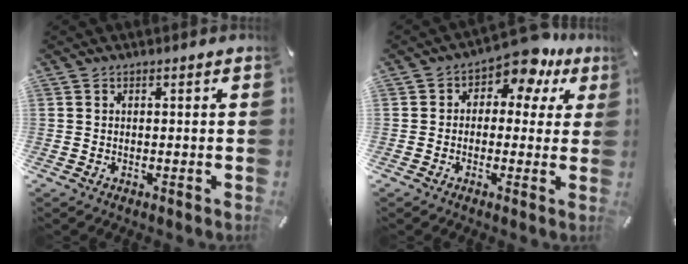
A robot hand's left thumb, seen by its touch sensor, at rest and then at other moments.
{"total": 7.4, "force": [4.4, 4.3, 4.2], "torque": [-0.070, -0.029, 0.074]}